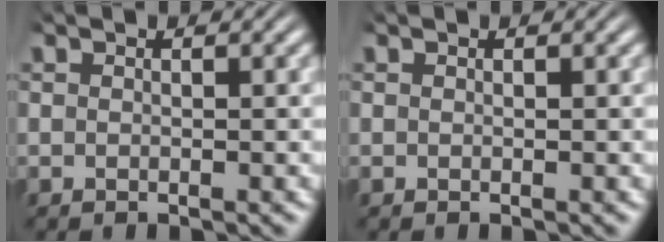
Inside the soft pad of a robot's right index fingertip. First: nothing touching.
{"total": 0.0}